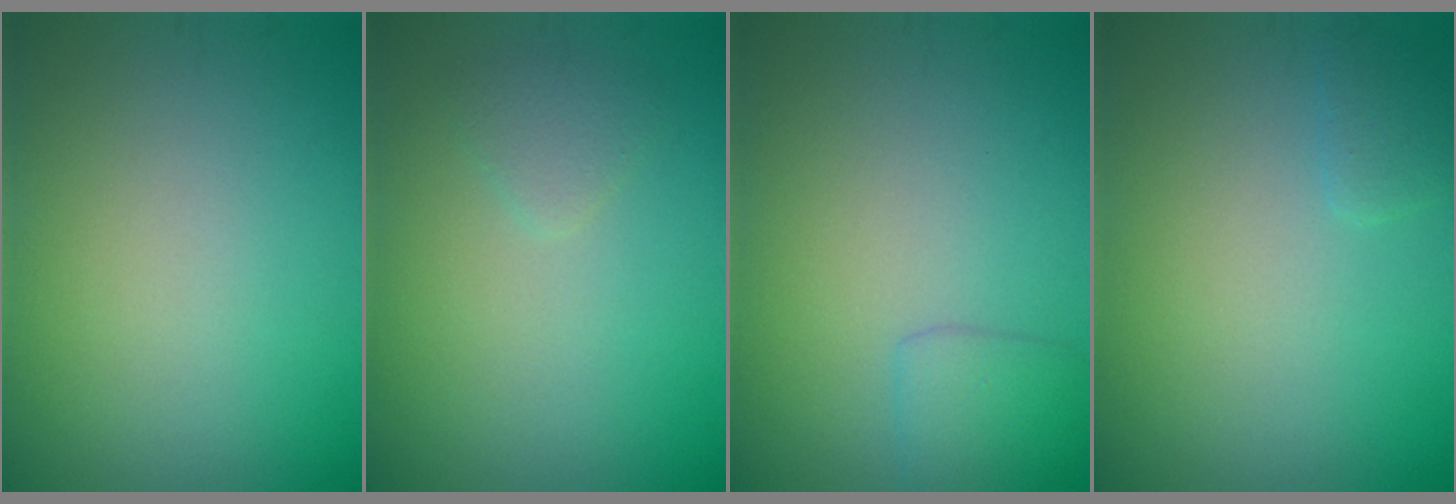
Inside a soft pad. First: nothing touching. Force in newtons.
{"total": 1.2, "press": 1.2, "slide": 0.1}
{"total": 2.0, "press": 1.9, "slide": 0.1}
{"total": 1.0, "press": 1.0, "slide": 0.1}